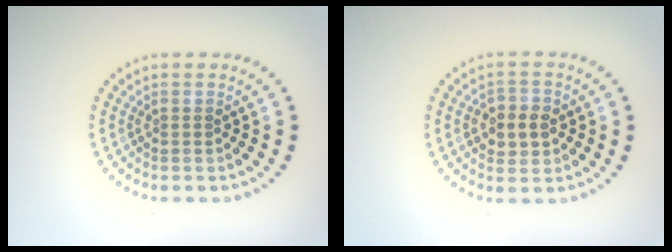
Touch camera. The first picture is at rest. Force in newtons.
{"total": 2.9, "press": 2.8, "slide": 0.3}